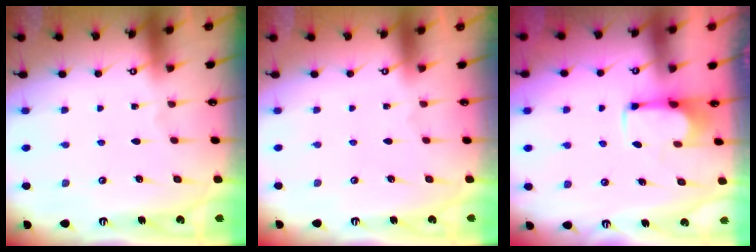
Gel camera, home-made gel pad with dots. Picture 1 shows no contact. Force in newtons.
{"total": 1.5, "press": 1.4, "slide": 0.6}
{"total": 2.7, "press": 2.6, "slide": 0.9}